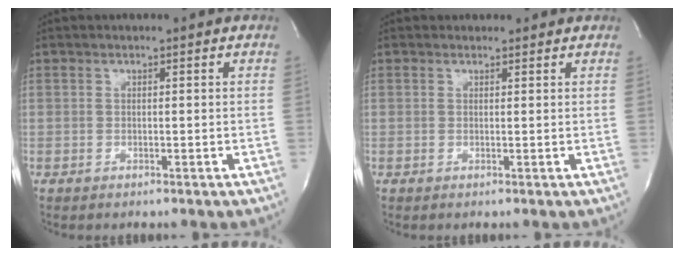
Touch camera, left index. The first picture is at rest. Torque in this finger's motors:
{"motor_torque": [0.23, -0.37, 0.07, -0.01]}